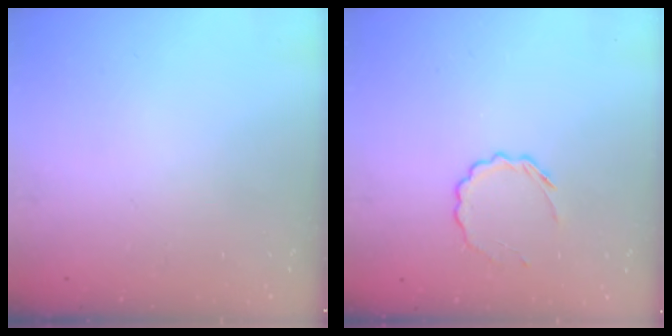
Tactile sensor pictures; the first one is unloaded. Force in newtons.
{"total": 5.5, "press": 5.2, "slide": 1.6}